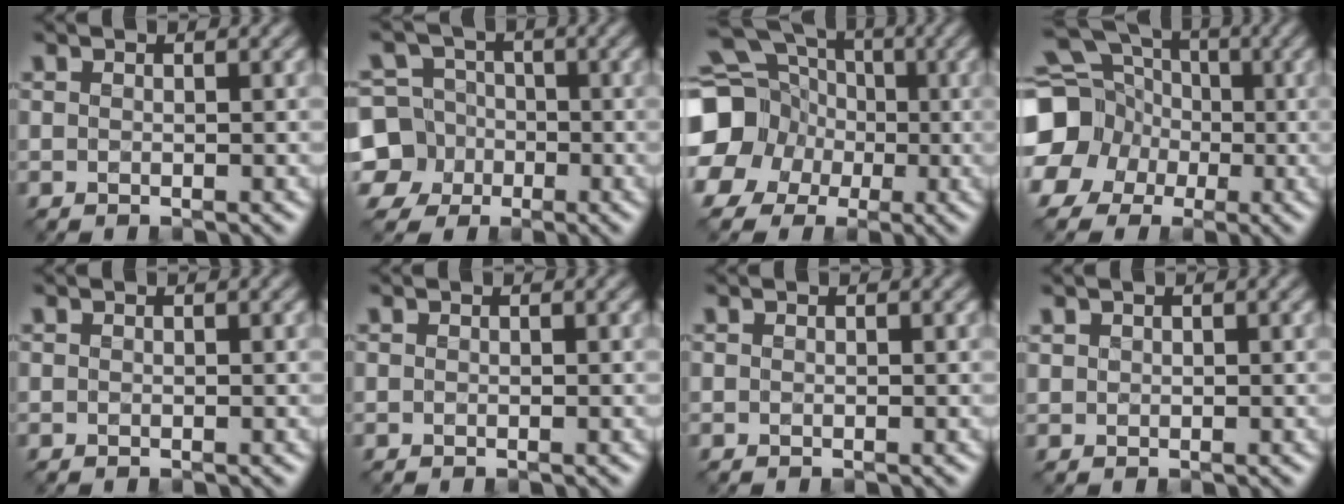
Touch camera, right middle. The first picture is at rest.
{"total": 10.0, "force": [-2.6, 9.4, 2.2], "torque": [-0.068, -0.002, -0.076]}
{"total": 18.4, "force": [-1.3, 17.5, 5.7], "torque": [-0.173, -0.002, -0.067]}
{"total": 16.8, "force": [-1.7, 15.8, 5.4], "torque": [-0.167, -0.002, -0.073]}
{"total": 0.0}
{"total": 0.0}
{"total": 0.0}
{"total": 0.7, "force": [0.5, 0.4, -0.1], "torque": [0.001, 0.001, 0.015]}